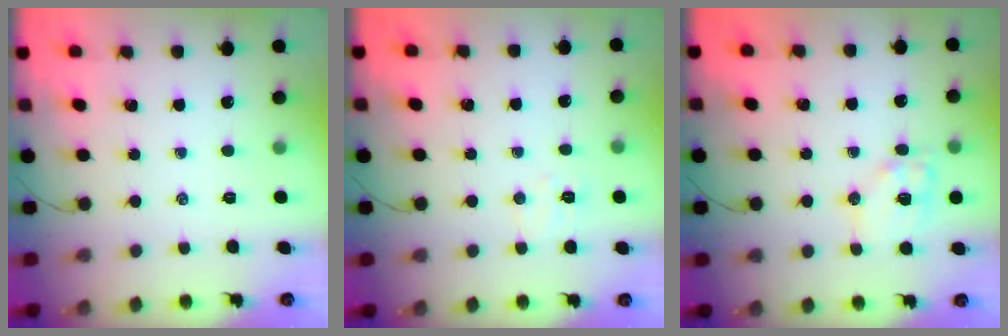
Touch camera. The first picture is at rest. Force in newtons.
{"total": 3.8, "press": 3.7, "slide": 0.9}
{"total": 10.5, "press": 10.4, "slide": 1.4}